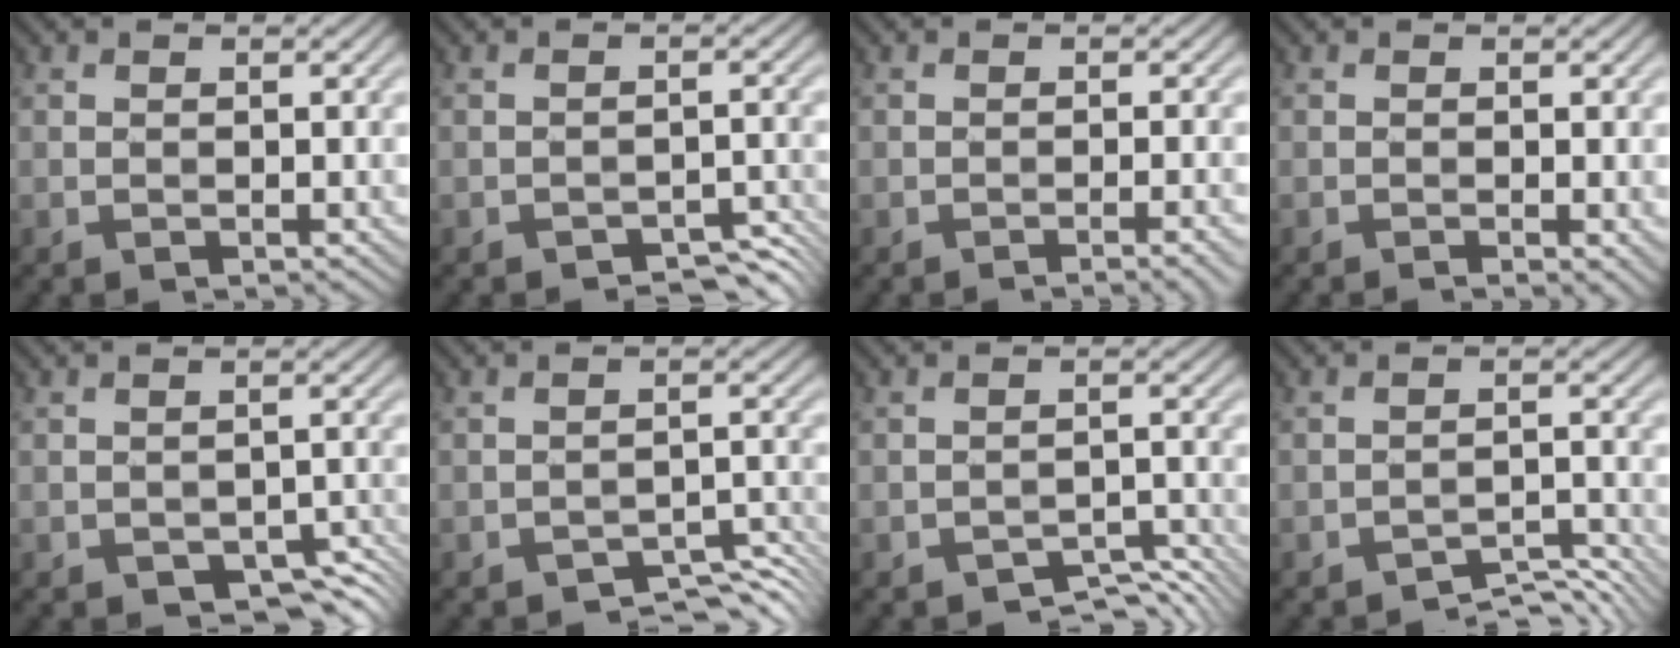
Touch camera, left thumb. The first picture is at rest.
{"total": 2.5, "force": [-2.4, 0.5, 0.6], "torque": [-0.009, 0.006, -0.033]}
{"total": 1.4, "force": [-1.0, -0.4, 0.9], "torque": [-0.014, 0.006, -0.022]}
{"total": 1.1, "force": [0.0, 0.3, 1.0], "torque": [-0.016, -0.001, -0.001]}
{"total": 2.9, "force": [-2.2, 1.3, 1.4], "torque": [-0.022, -0.006, -0.028]}
{"total": 3.9, "force": [-3.7, 0.8, 0.9], "torque": [-0.010, 0.008, -0.053]}
{"total": 3.4, "force": [-3.2, 0.8, 0.6], "torque": [-0.006, 0.004, -0.048]}
{"total": 3.7, "force": [-3.6, 0.1, 0.3], "torque": [0.002, 0.009, -0.058]}